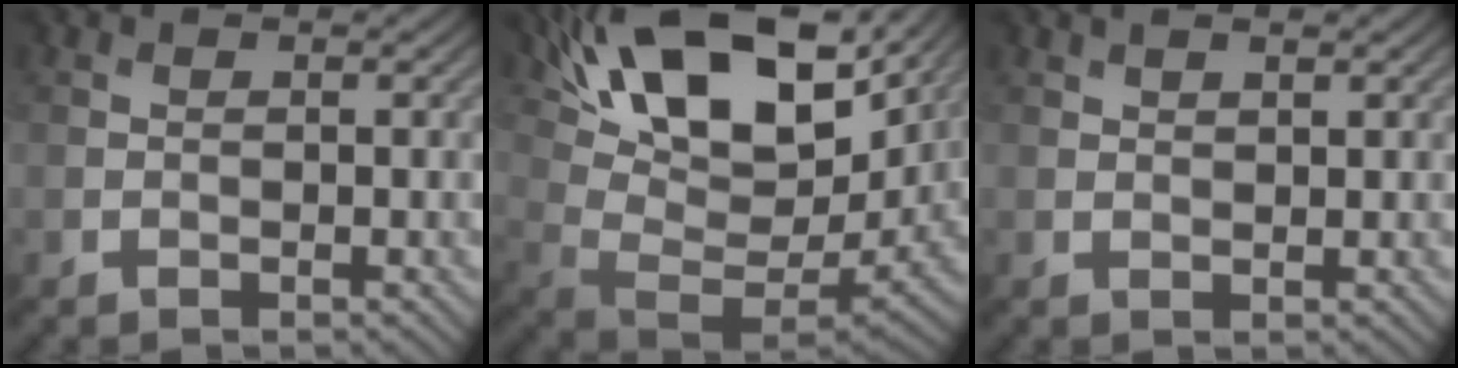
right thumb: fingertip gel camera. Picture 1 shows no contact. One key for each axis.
{"total": 20.1, "fx": 9.8, "fy": 9.1, "fz": 15.0, "tx": -0.279, "ty": 0.038, "tz": 0.160}
{"total": 1.3, "fx": 1.0, "fy": 0.3, "fz": 0.9, "tx": -0.019, "ty": -0.001, "tz": 0.020}